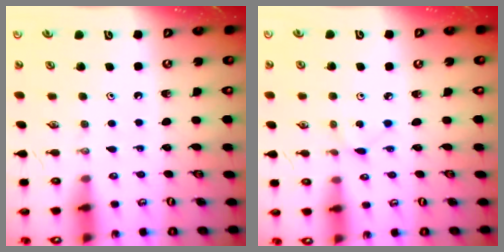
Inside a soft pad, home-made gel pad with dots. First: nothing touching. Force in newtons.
{"total": 1.9, "press": 1.9, "slide": 0.3}